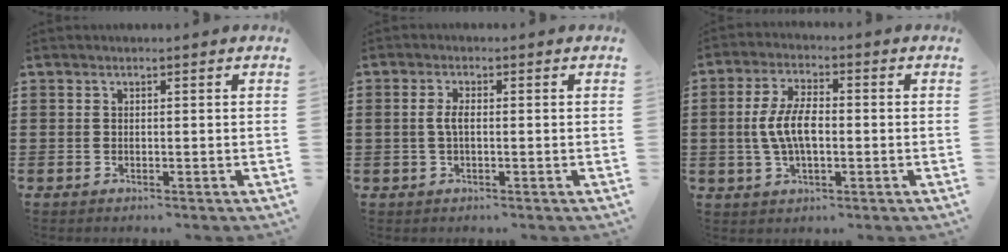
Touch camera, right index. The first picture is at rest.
{"total": 2.4, "force": [0.0, 0.9, 2.2], "torque": [-0.059, -0.004, -0.006]}
{"total": 7.0, "force": [-0.4, 3.1, 6.3], "torque": [-0.141, -0.002, -0.015]}